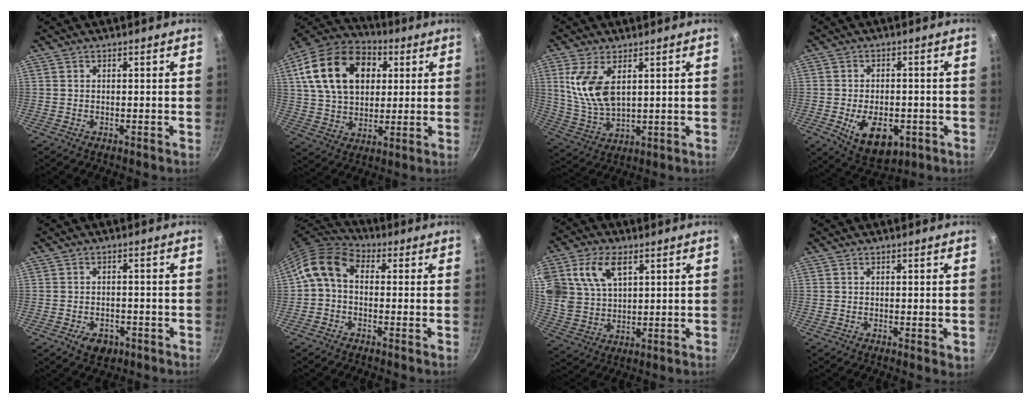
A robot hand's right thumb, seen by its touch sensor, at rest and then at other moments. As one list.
[{"total": 21.4, "force": [6.2, 14.7, 14.3], "torque": [-0.233, 0.010, 0.099]}, {"total": 10.5, "force": [3.4, 5.4, 8.4], "torque": [-0.164, -0.023, 0.078]}, {"total": 10.9, "force": [-3.4, 6.6, 8.0], "torque": [-0.104, 0.000, -0.037]}, {"total": 4.6, "force": [-2.3, 3.1, 2.5], "torque": [-0.030, 0.014, -0.025]}, {"total": 8.6, "force": [0.1, 6.2, 5.9], "torque": [-0.113, 0.032, -0.018]}, {"total": 15.3, "force": [6.2, 9.9, 9.8], "torque": [-0.195, -0.002, 0.124]}, {"total": 1.7, "force": [-0.2, 0.5, 1.6], "torque": [-0.020, -0.007, -0.003]}]